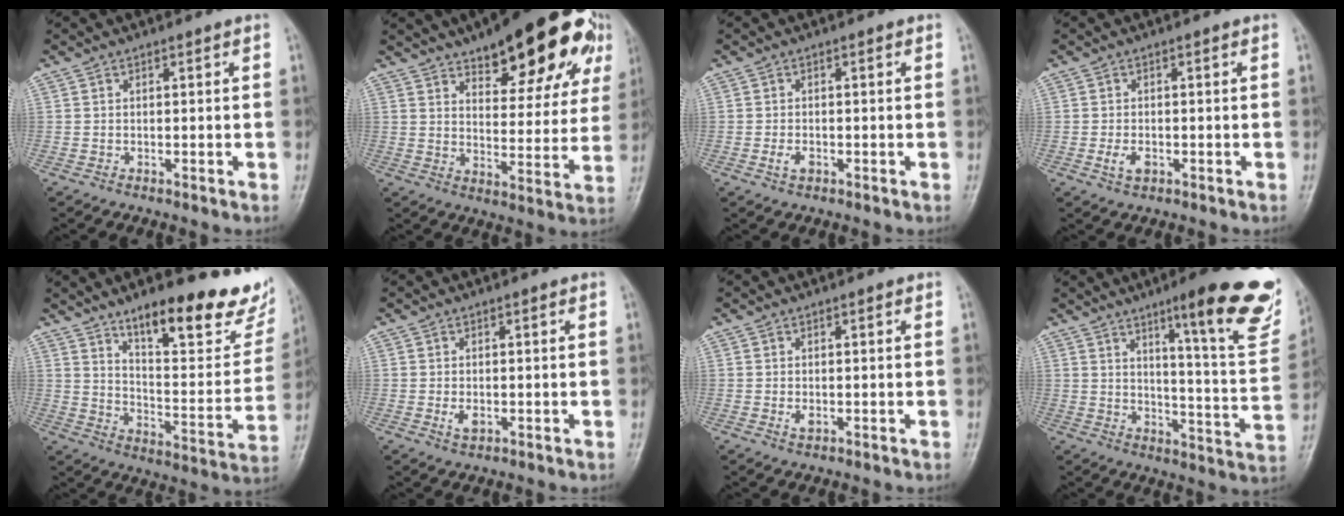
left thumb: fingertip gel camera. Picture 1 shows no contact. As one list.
[{"total": 21.2, "force": [13.0, 8.2, 14.6], "torque": [-0.152, -0.039, 0.180]}, {"total": 1.9, "force": [-0.7, 1.1, 1.3], "torque": [-0.026, 0.001, -0.015]}, {"total": 2.6, "force": [-0.8, 1.6, 1.9], "torque": [-0.037, -0.001, -0.015]}, {"total": 23.9, "force": [16.2, 7.5, 15.9], "torque": [-0.167, -0.089, 0.240]}, {"total": 2.2, "force": [-0.3, 1.3, 1.8], "torque": [-0.032, -0.005, -0.005]}, {"total": 1.7, "force": [0.0, 1.0, 1.4], "torque": [-0.019, -0.003, 0.001]}, {"total": 22.7, "force": [13.5, 4.1, 17.8], "torque": [-0.203, -0.068, 0.182]}]